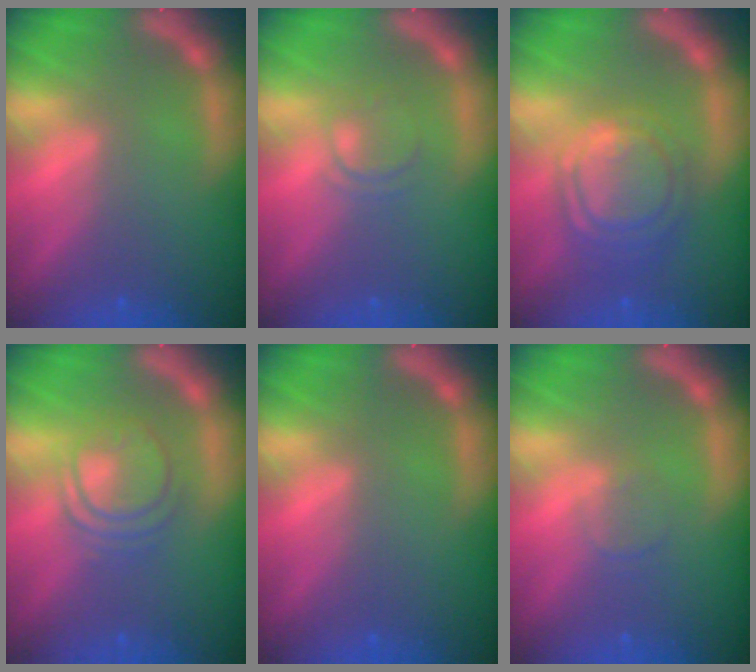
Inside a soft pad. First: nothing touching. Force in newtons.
{"total": 2.0}
{"total": 7.0}
{"total": 5.0}
{"total": 0.0}
{"total": 1.4}